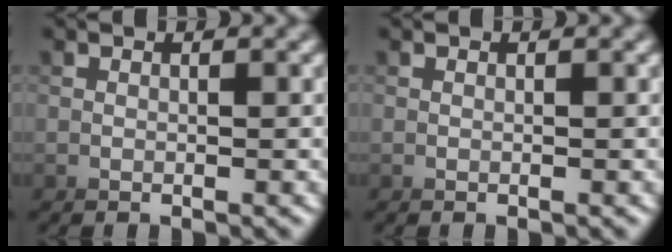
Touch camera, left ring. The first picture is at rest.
{"total": 0.0}